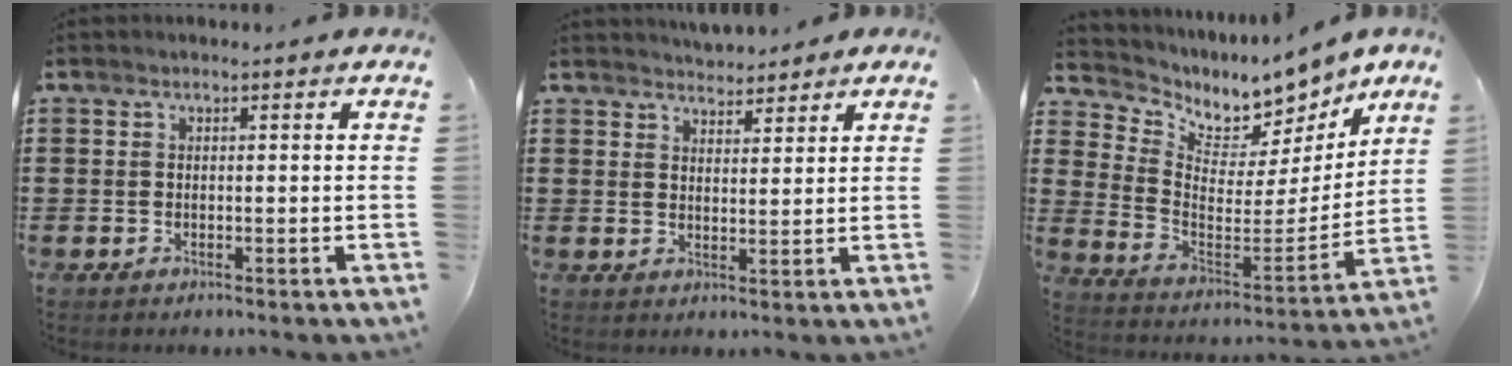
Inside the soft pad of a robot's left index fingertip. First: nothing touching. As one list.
[{"total": 3.2, "force": [3.2, 0.5, 0.0], "torque": [-0.008, -0.005, 0.061]}, {"total": 6.7, "force": [6.0, 2.9, 0.7], "torque": [-0.038, -0.062, 0.102]}]